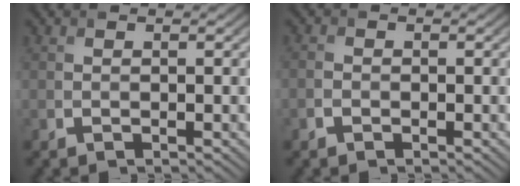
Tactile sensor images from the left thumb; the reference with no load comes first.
{"total": 1.3, "force": [-0.8, 0.9, 0.5], "torque": [-0.008, 0.000, -0.022]}